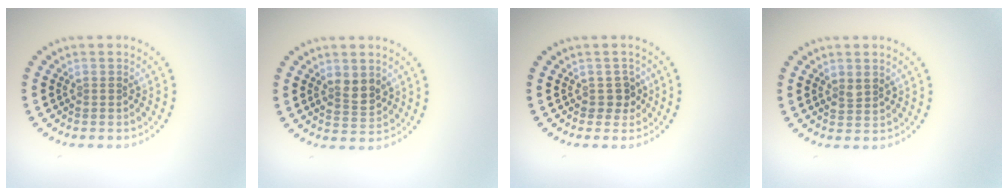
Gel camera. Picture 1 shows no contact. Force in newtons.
{"total": 2.5, "press": 2.4, "slide": 0.6}
{"total": 1.5, "press": 1.4, "slide": 0.6}
{"total": 1.4, "press": 1.4, "slide": 0.3}